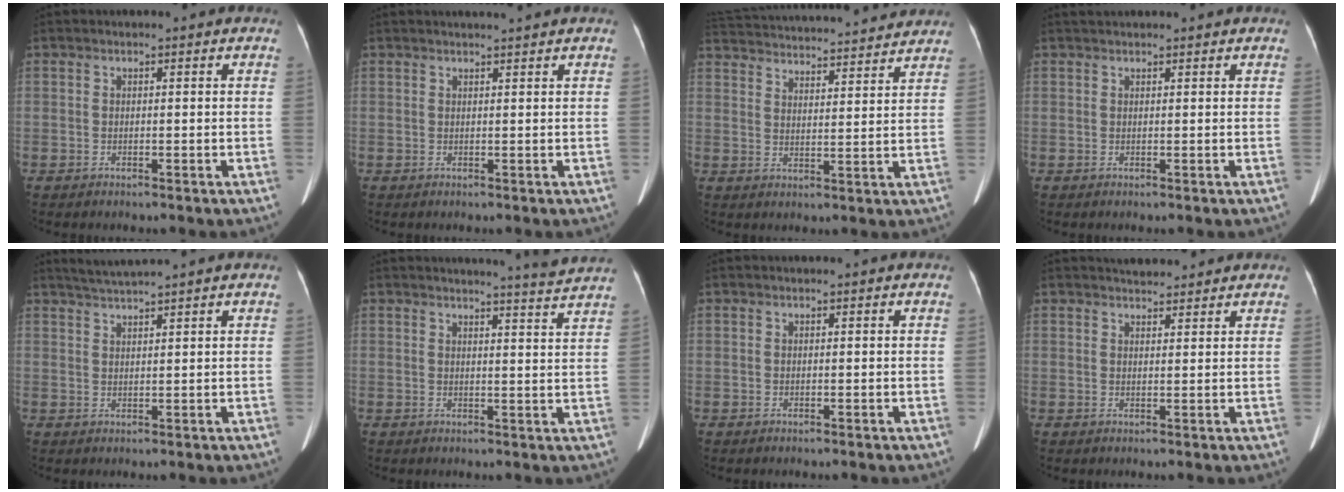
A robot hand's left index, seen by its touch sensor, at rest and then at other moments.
{"total": 2.5, "force": [2.3, -0.7, 0.8], "torque": [-0.010, 0.010, 0.037]}
{"total": 22.4, "force": [20.7, 3.5, 8.0], "torque": [-0.158, 0.028, 0.290]}
{"total": 3.0, "force": [2.9, 0.3, 0.9], "torque": [-0.015, 0.033, 0.044]}
{"total": 3.9, "force": [3.5, -1.1, 1.2], "torque": [-0.024, 0.015, 0.067]}
{"total": 5.9, "force": [5.5, -1.8, 1.1], "torque": [-0.028, -0.028, 0.060]}
{"total": 0.0}
{"total": 4.3, "force": [4.0, 1.0, 1.0], "torque": [-0.017, 0.017, 0.055]}